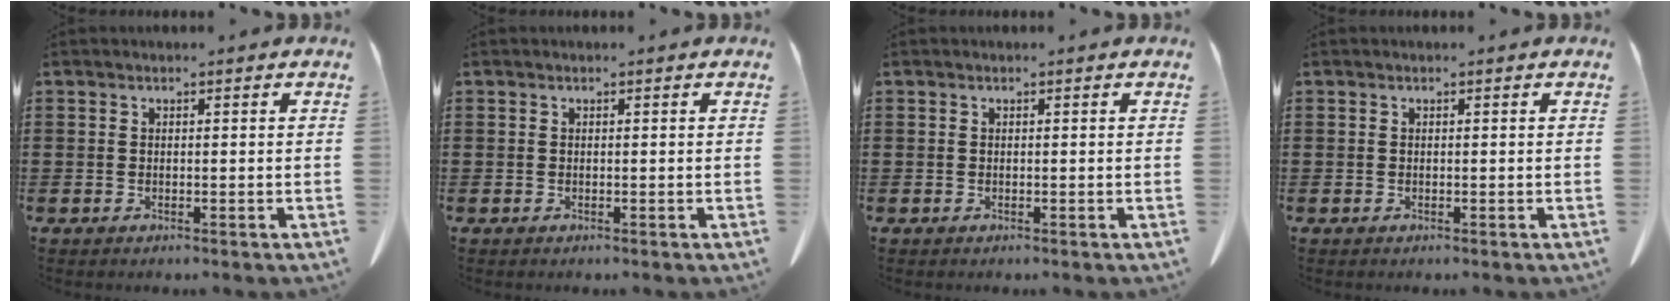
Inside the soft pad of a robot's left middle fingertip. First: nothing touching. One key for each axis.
{"total": 0.0}
{"total": 0.0}
{"total": 0.0}